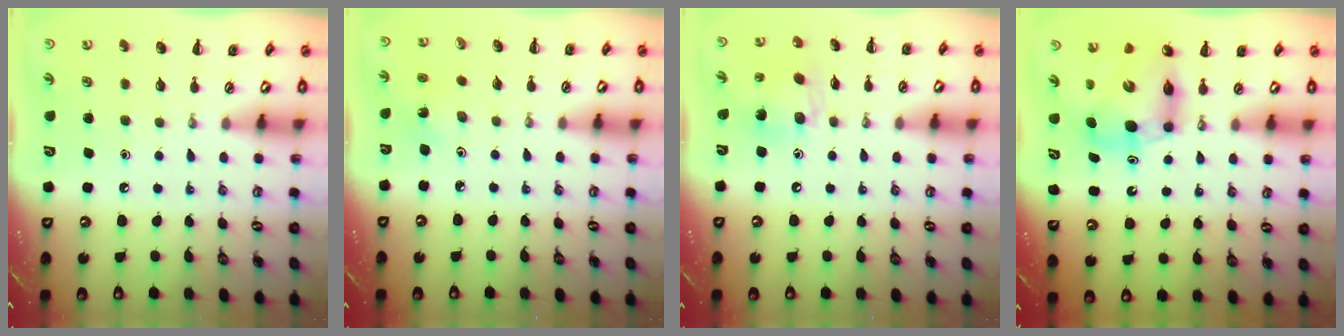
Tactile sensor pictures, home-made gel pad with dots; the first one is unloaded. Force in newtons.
{"total": 2.7, "press": 2.6, "slide": 0.9}
{"total": 8.6, "press": 8.5, "slide": 0.9}
{"total": 8.6, "press": 8.2, "slide": 2.4}